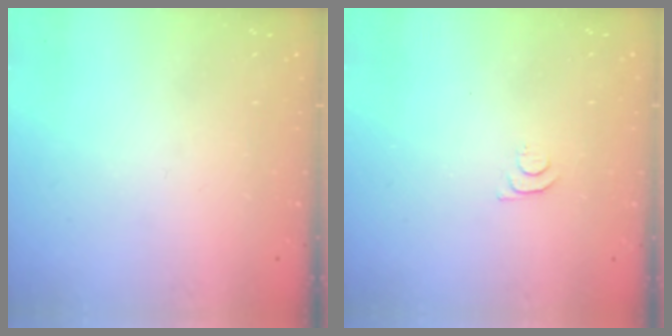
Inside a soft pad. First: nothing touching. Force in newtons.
{"total": 4.1, "press": 4.1, "slide": 0.5}